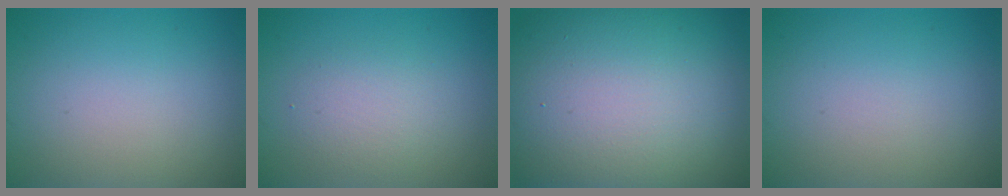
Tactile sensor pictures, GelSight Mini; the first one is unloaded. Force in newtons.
{"total": 2.5, "press": 2.5, "slide": 0.1}
{"total": 19.6, "press": 19.5, "slide": 1.3}
{"total": 0.0}